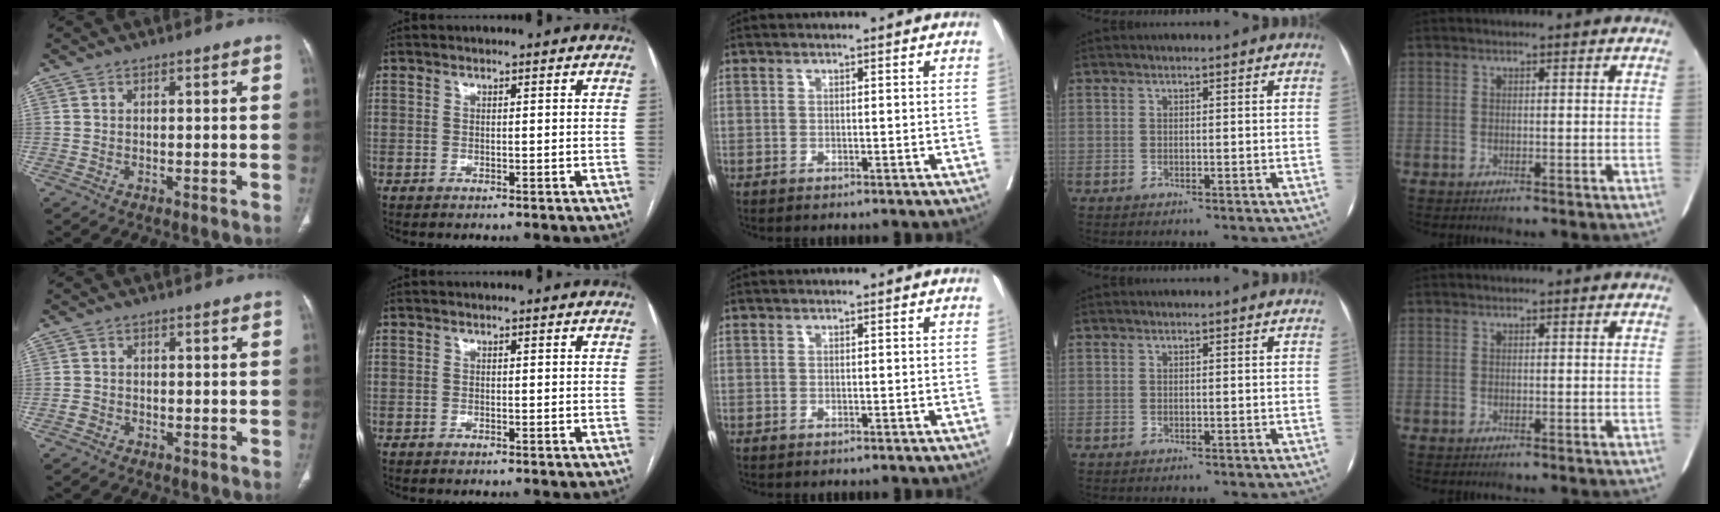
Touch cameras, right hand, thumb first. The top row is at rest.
{"thumb": {"total": 1.2, "force": [-0.7, 0.9, 0.2], "torque": [-0.006, 0.002, -0.019]}}